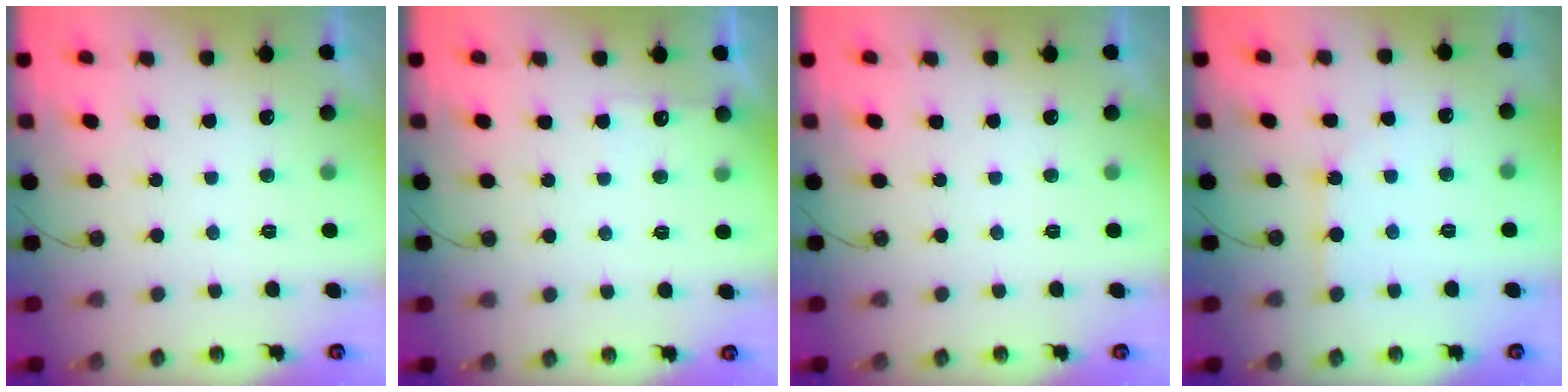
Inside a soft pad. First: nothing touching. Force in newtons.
{"total": 5.9, "press": 5.9, "slide": 0.7}
{"total": 0.8, "press": 0.5, "slide": 0.6}
{"total": 2.6, "press": 2.6, "slide": 0.4}